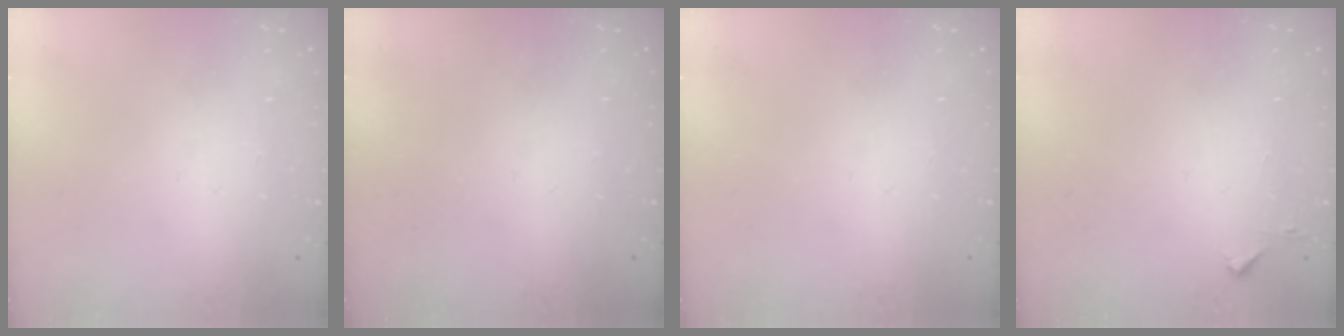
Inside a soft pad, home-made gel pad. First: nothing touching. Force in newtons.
{"total": 0.0}
{"total": 0.0}
{"total": 3.1, "press": 3.0, "slide": 0.3}